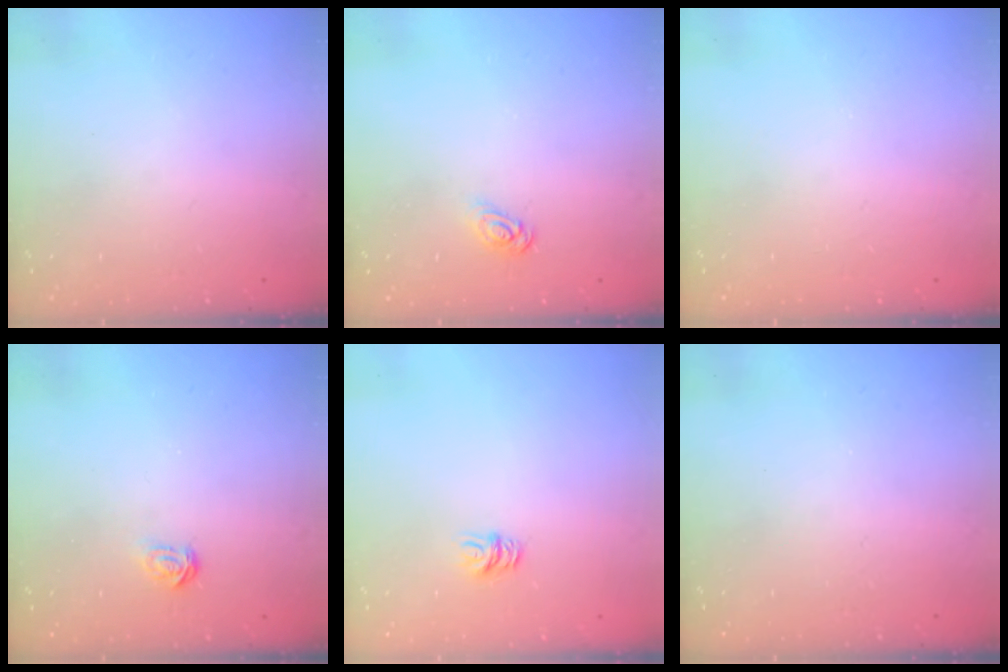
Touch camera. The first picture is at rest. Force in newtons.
{"total": 3.8, "press": 3.8, "slide": 0.5}
{"total": 0.0}
{"total": 1.8, "press": 1.8, "slide": 0.2}
{"total": 5.0, "press": 5.0, "slide": 0.4}
{"total": 0.0}